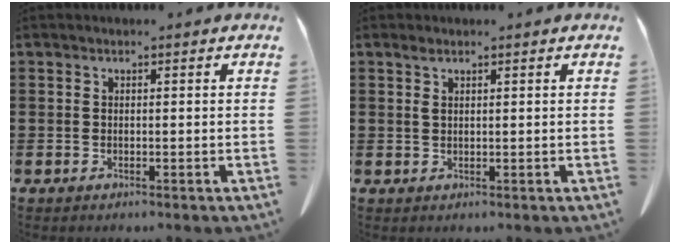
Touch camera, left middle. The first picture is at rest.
{"total": 1.2, "force": [0.7, 0.4, 1.0], "torque": [-0.023, -0.001, 0.013]}